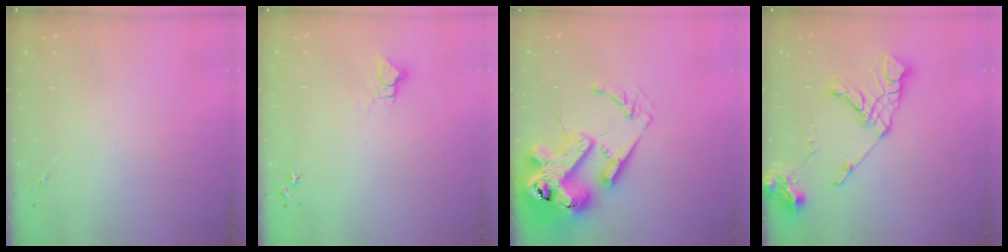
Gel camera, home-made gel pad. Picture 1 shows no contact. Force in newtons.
{"total": 4.2, "press": 4.2, "slide": 0.3}
{"total": 24.1, "press": 23.9, "slide": 3.2}
{"total": 14.4, "press": 14.3, "slide": 1.9}